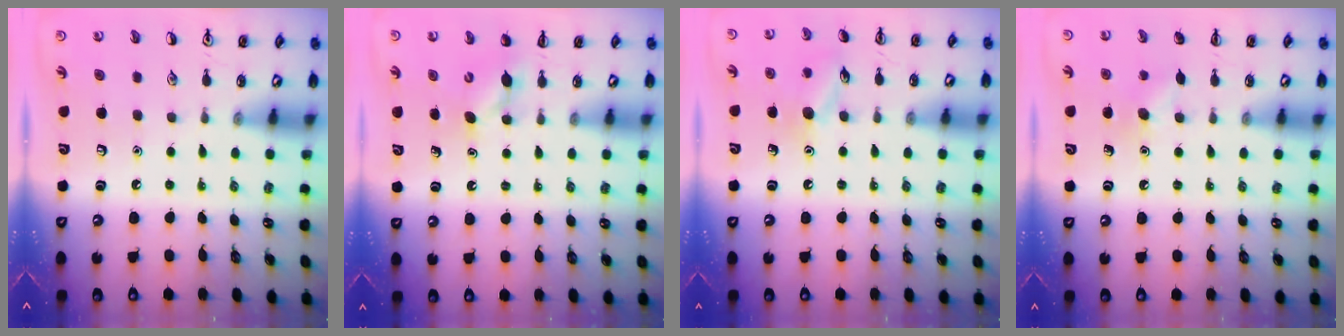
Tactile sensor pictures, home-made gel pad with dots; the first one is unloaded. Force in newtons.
{"total": 4.6, "press": 4.4, "slide": 1.3}
{"total": 9.6, "press": 9.5, "slide": 1.4}
{"total": 6.2, "press": 6.0, "slide": 1.5}